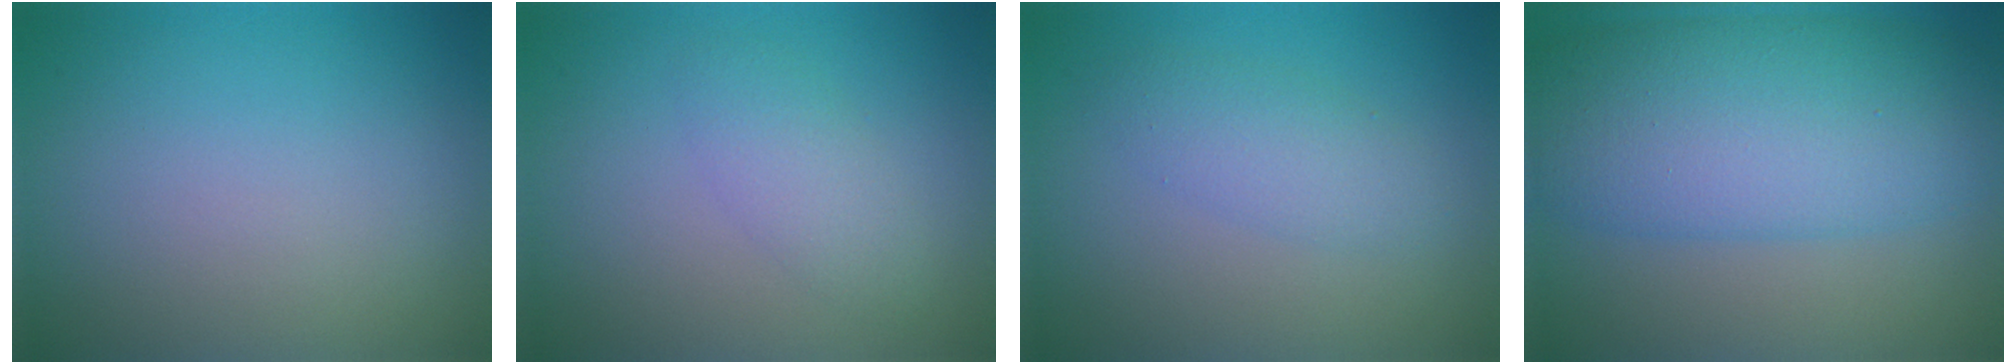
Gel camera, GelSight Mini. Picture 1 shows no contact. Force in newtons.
{"total": 2.3, "press": 2.3, "slide": 0.0}
{"total": 2.5, "press": 2.5, "slide": 0.1}
{"total": 10.2, "press": 10.2, "slide": 0.3}